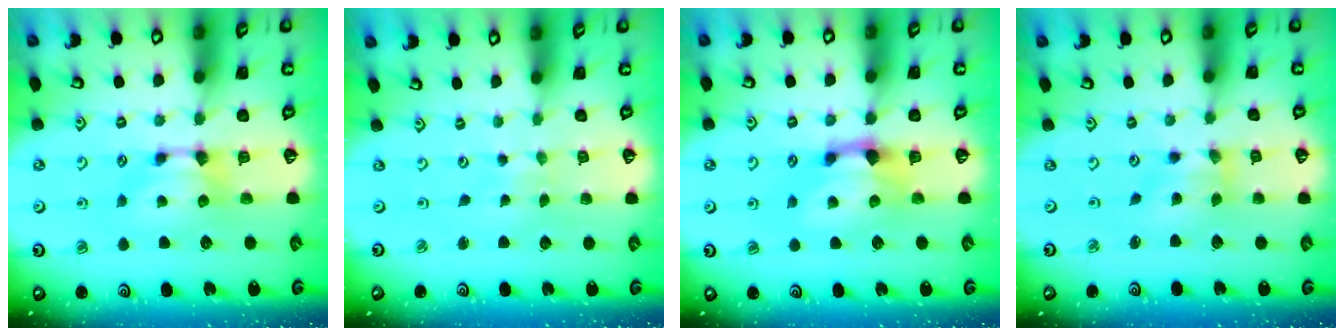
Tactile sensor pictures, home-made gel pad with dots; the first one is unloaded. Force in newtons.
{"total": 5.1, "press": 5.1, "slide": 0.2}
{"total": 2.1, "press": 1.6, "slide": 1.4}
{"total": 1.8, "press": 1.3, "slide": 1.3}